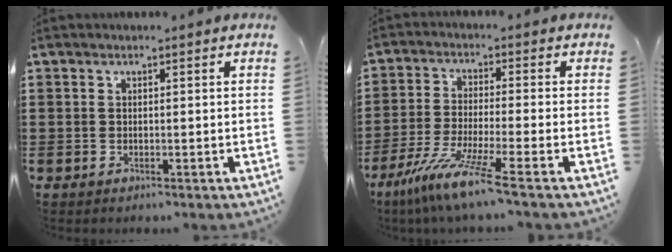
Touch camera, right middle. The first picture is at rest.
{"total": 7.7, "force": [-5.8, -0.6, 5.0], "torque": [-0.116, -0.027, -0.116]}